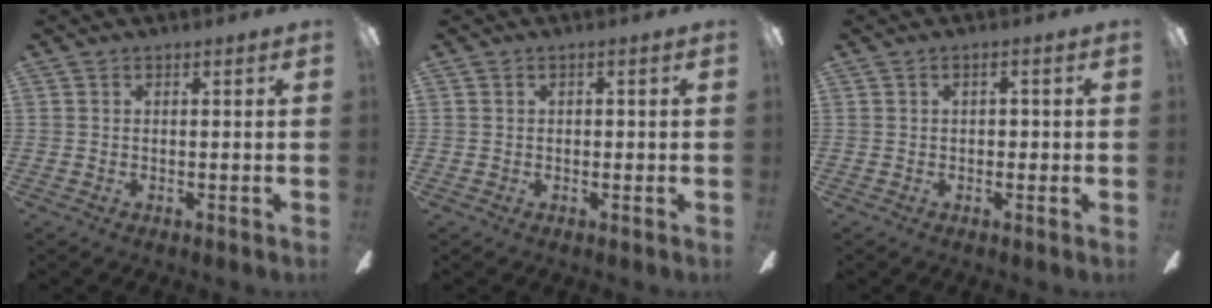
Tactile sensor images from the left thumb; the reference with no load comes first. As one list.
[{"total": 0.7, "force": [-0.1, 0.5, 0.4], "torque": [-0.007, 0.004, -0.002]}, {"total": 1.9, "force": [0.2, 1.0, 1.6], "torque": [-0.032, 0.007, 0.001]}]